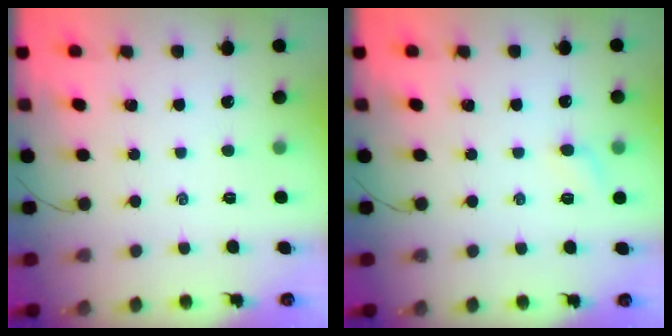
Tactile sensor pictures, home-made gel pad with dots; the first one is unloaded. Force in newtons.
{"total": 5.3, "press": 5.1, "slide": 1.6}